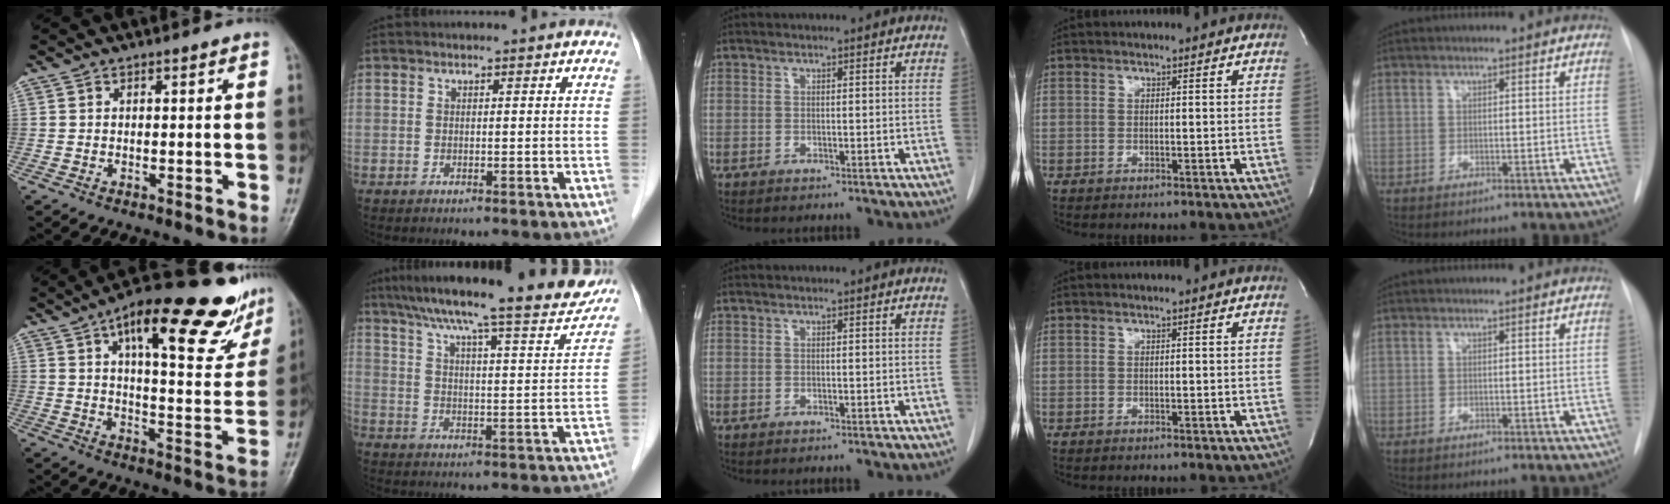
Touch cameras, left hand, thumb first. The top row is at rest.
{"thumb": {"total": 24.0, "force": [14.4, 7.7, 17.5], "torque": [-0.209, -0.032, 0.202]}, "index": {"total": 20.9, "force": [18.2, 1.6, 10.1], "torque": [-0.158, -0.014, 0.247]}}